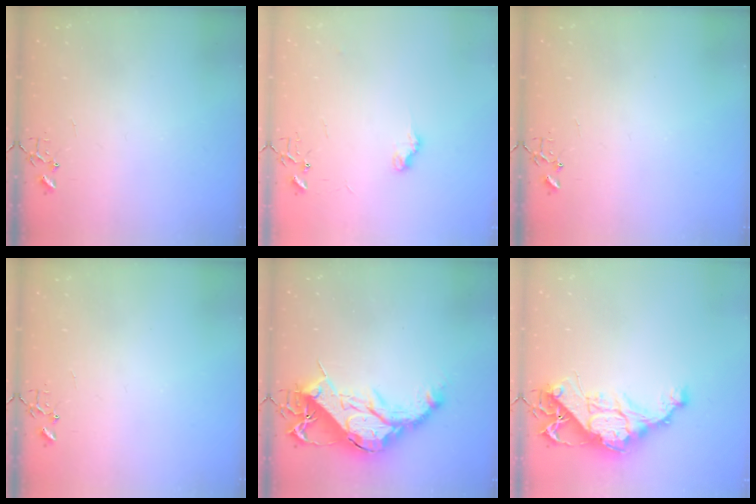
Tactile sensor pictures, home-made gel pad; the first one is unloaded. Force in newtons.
{"total": 7.1, "press": 7.1, "slide": 0.5}
{"total": 0.0}
{"total": 0.0}
{"total": 19.8, "press": 19.8, "slide": 1.2}
{"total": 13.4, "press": 13.4, "slide": 1.1}